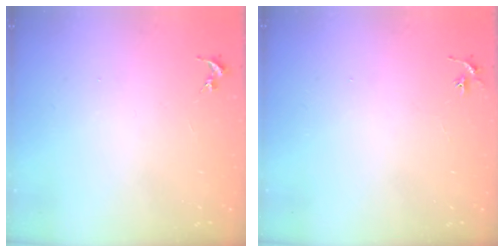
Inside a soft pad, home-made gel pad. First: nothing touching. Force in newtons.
{"total": 2.9, "press": 2.9, "slide": 0.3}